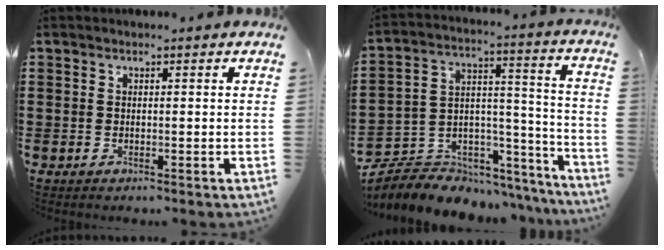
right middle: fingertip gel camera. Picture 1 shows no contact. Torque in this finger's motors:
{"motor_torque": [2.14, 0.00, 0.71, 0.09]}